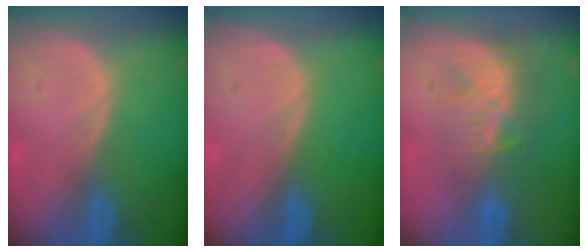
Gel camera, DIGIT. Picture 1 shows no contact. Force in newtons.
{"total": 0.0}
{"total": 8.6, "press": 7.5, "slide": 4.0}